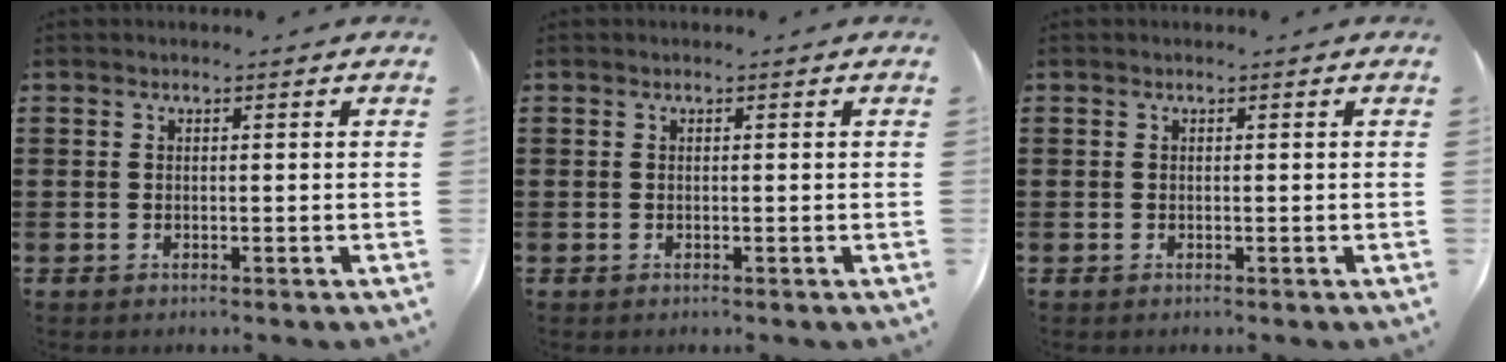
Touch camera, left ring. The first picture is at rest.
{"total": 0.0}
{"total": 0.0}